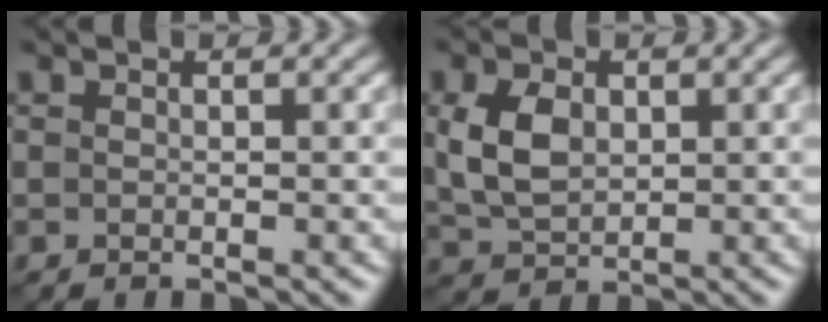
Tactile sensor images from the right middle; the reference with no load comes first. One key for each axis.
{"total": 4.4, "fx": 0.8, "fy": 3.0, "fz": 3.1, "tx": -0.075, "ty": 0.001, "tz": 0.017}